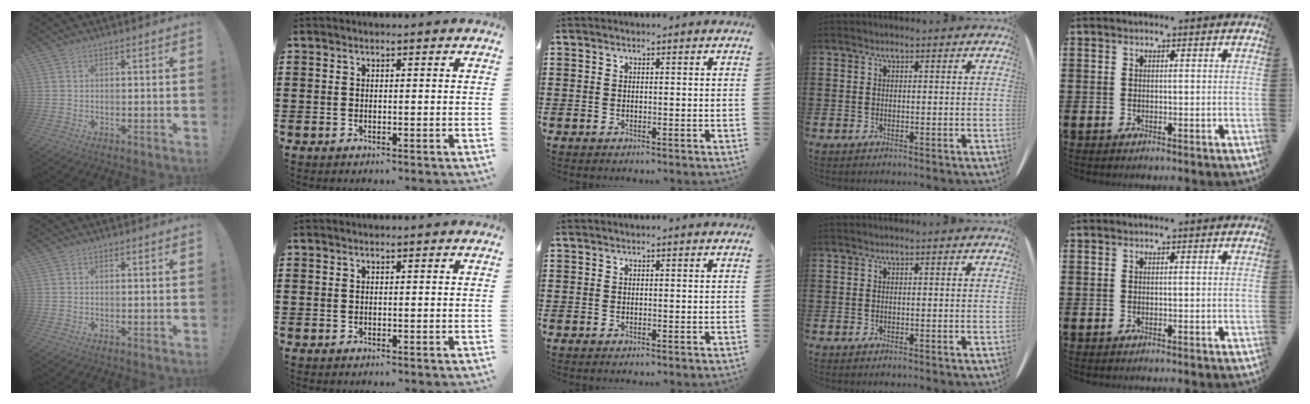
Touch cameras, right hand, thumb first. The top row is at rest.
{}